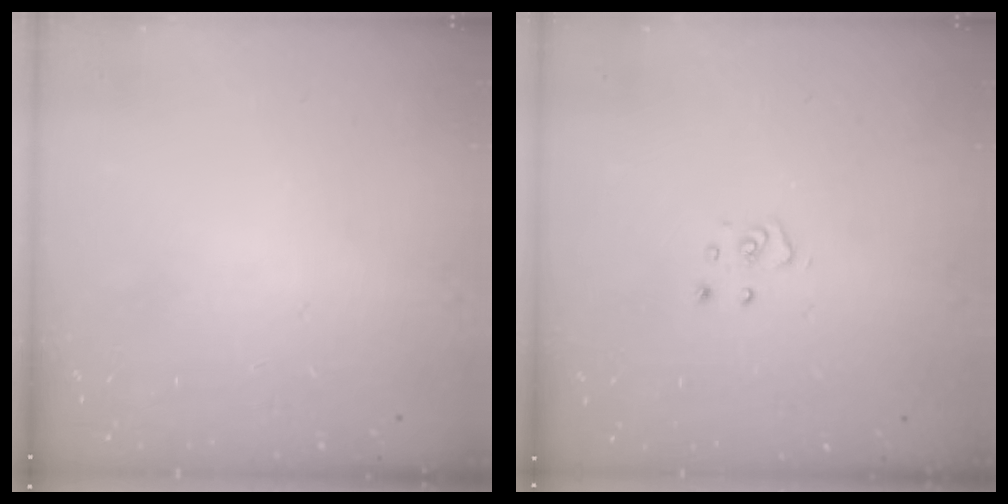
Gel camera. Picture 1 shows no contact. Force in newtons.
{"total": 3.9, "press": 3.9, "slide": 0.2}